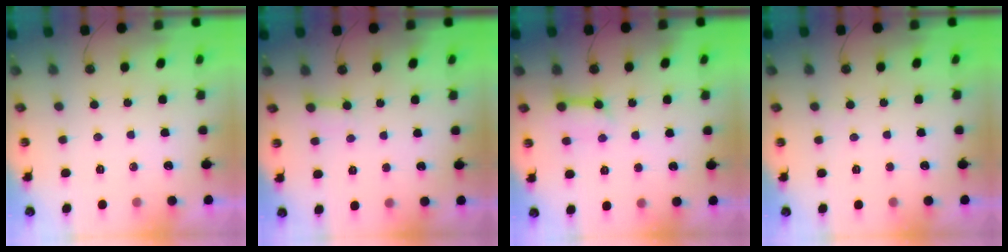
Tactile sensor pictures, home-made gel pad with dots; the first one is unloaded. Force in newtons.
{"total": 2.9, "press": 2.9, "slide": 0.3}
{"total": 9.5, "press": 9.4, "slide": 1.1}
{"total": 2.5, "press": 2.5, "slide": 0.3}